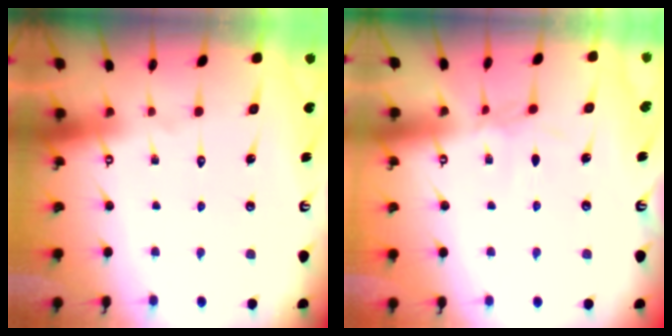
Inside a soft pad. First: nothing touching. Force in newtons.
{"total": 1.7, "press": 1.6, "slide": 0.4}